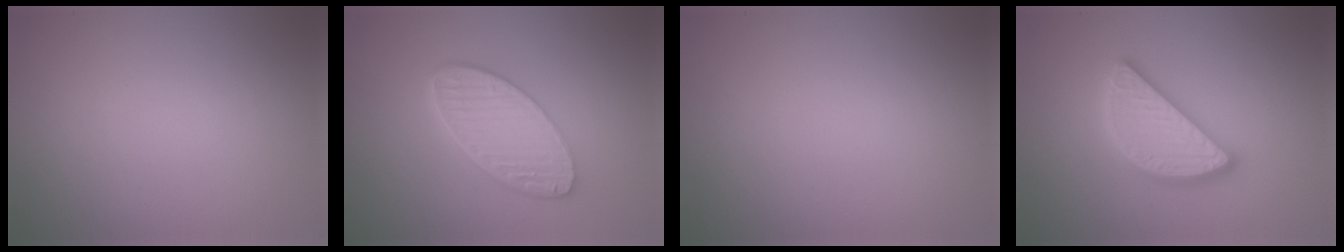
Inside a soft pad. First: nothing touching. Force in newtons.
{"total": 5.6, "press": 4.5, "slide": 3.3}
{"total": 0.0}
{"total": 4.1, "press": 4.1, "slide": 0.3}